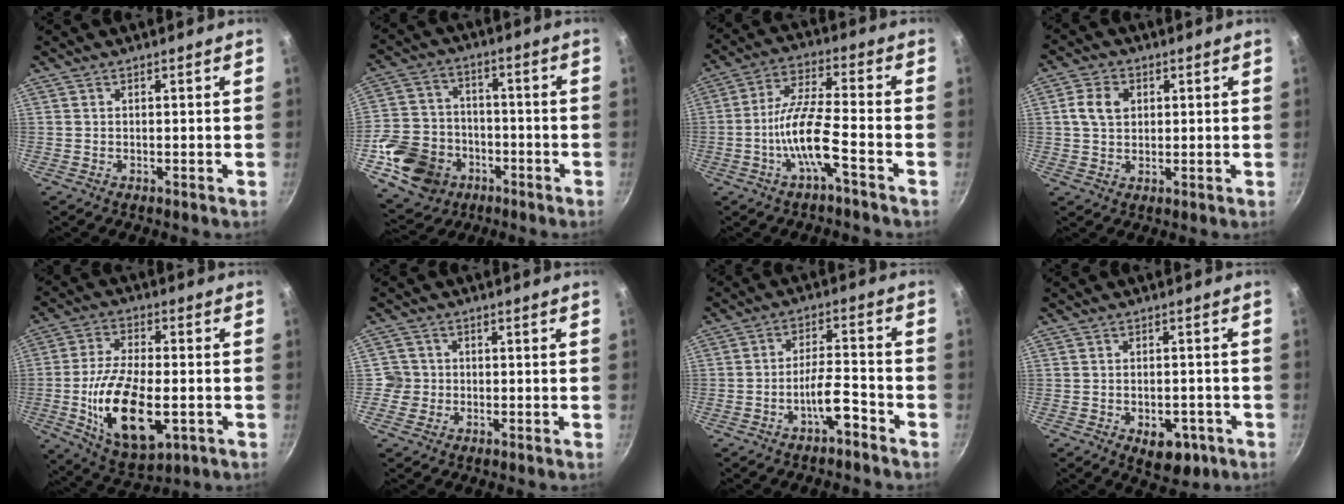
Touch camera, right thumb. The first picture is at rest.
{"total": 15.4, "force": [-6.2, 12.4, 6.8], "torque": [-0.116, 0.033, -0.104]}
{"total": 10.2, "force": [-3.9, 2.0, 9.2], "torque": [-0.196, 0.037, -0.076]}
{"total": 5.9, "force": [1.4, 4.4, 3.7], "torque": [-0.063, 0.003, 0.023]}
{"total": 16.7, "force": [-3.7, 8.0, 14.2], "torque": [-0.247, -0.007, -0.050]}
{"total": 3.2, "force": [-0.4, 3.2, -0.1], "torque": [0.026, 0.011, -0.013]}
{"total": 6.1, "force": [-3.6, 2.0, 4.5], "torque": [-0.078, 0.038, -0.062]}
{"total": 6.6, "force": [-2.9, 3.9, 4.5], "torque": [-0.044, 0.011, -0.032]}